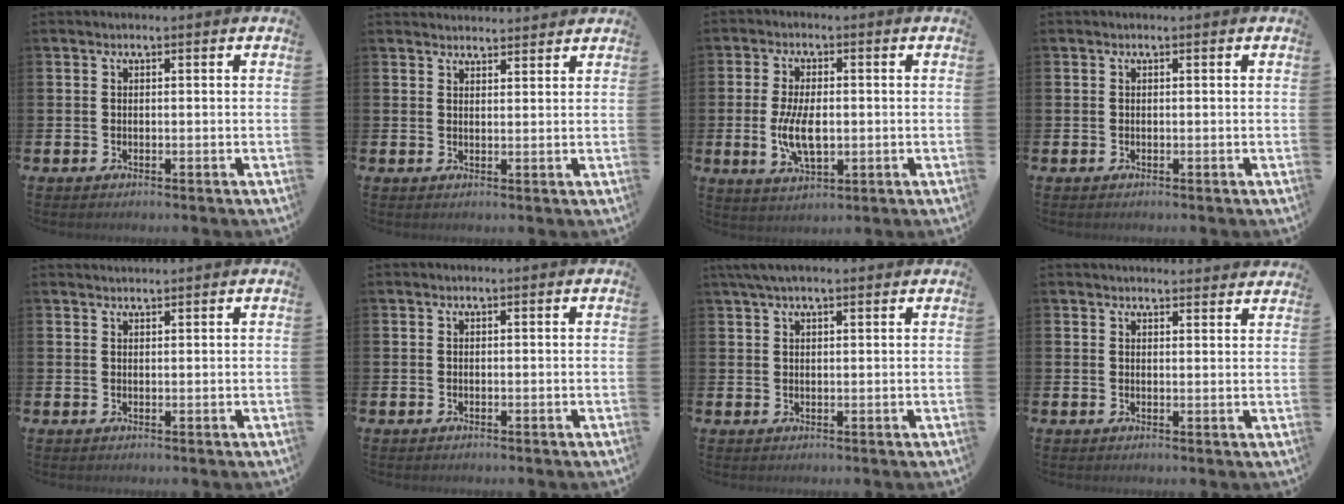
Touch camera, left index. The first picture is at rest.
{"total": 2.7, "force": [2.6, 0.4, -0.2], "torque": [-0.002, -0.012, 0.048]}
{"total": 6.6, "force": [-0.5, 3.2, 5.7], "torque": [-0.104, -0.003, -0.013]}
{"total": 0.0}
{"total": 1.3, "force": [1.3, 0.2, 0.1], "torque": [0.006, -0.003, 0.022]}
{"total": 0.0}
{"total": 3.2, "force": [2.4, 0.9, 1.9], "torque": [-0.040, 0.001, 0.043]}
{"total": 2.6, "force": [2.6, 0.4, 0.0], "torque": [0.004, -0.016, 0.046]}